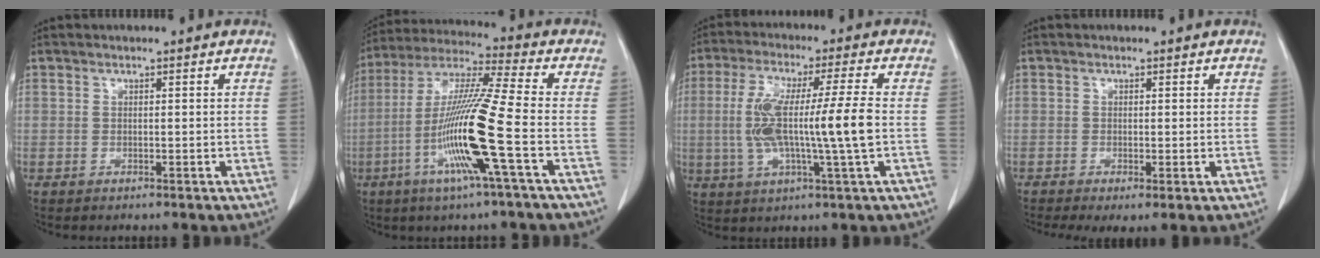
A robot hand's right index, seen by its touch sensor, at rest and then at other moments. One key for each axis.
{"total": 15.7, "fx": -4.7, "fy": -1.3, "fz": 14.9, "tx": -0.299, "ty": -0.014, "tz": -0.100}
{"total": 12.6, "fx": -0.4, "fy": 0.1, "fz": 12.6, "tx": -0.250, "ty": 0.007, "tz": -0.010}
{"total": 3.4, "fx": -1.4, "fy": 1.1, "fz": 2.9, "tx": -0.045, "ty": -0.012, "tz": -0.020}